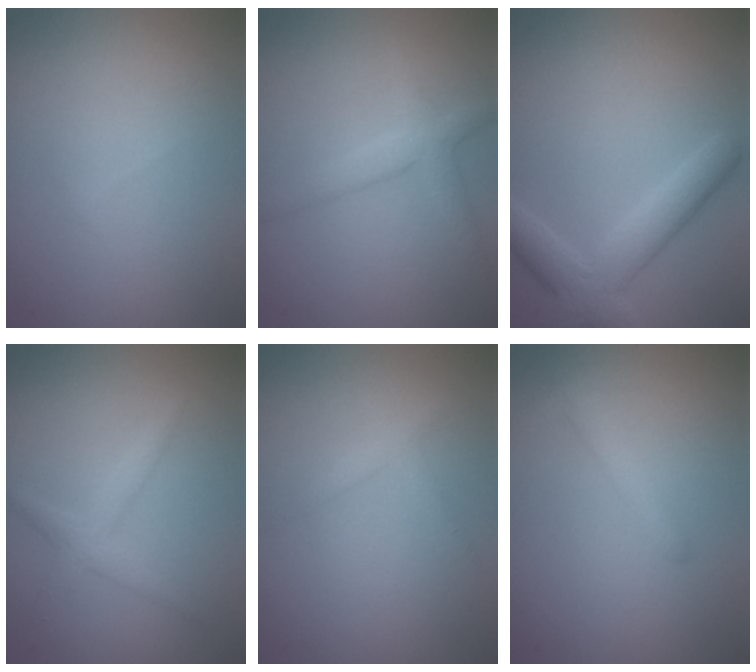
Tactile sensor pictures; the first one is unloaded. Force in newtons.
{"total": 2.8, "press": 2.7, "slide": 0.3}
{"total": 4.7, "press": 4.7, "slide": 0.4}
{"total": 2.0, "press": 2.0, "slide": 0.1}
{"total": 1.3, "press": 1.3, "slide": 0.1}
{"total": 1.5, "press": 1.5, "slide": 0.1}